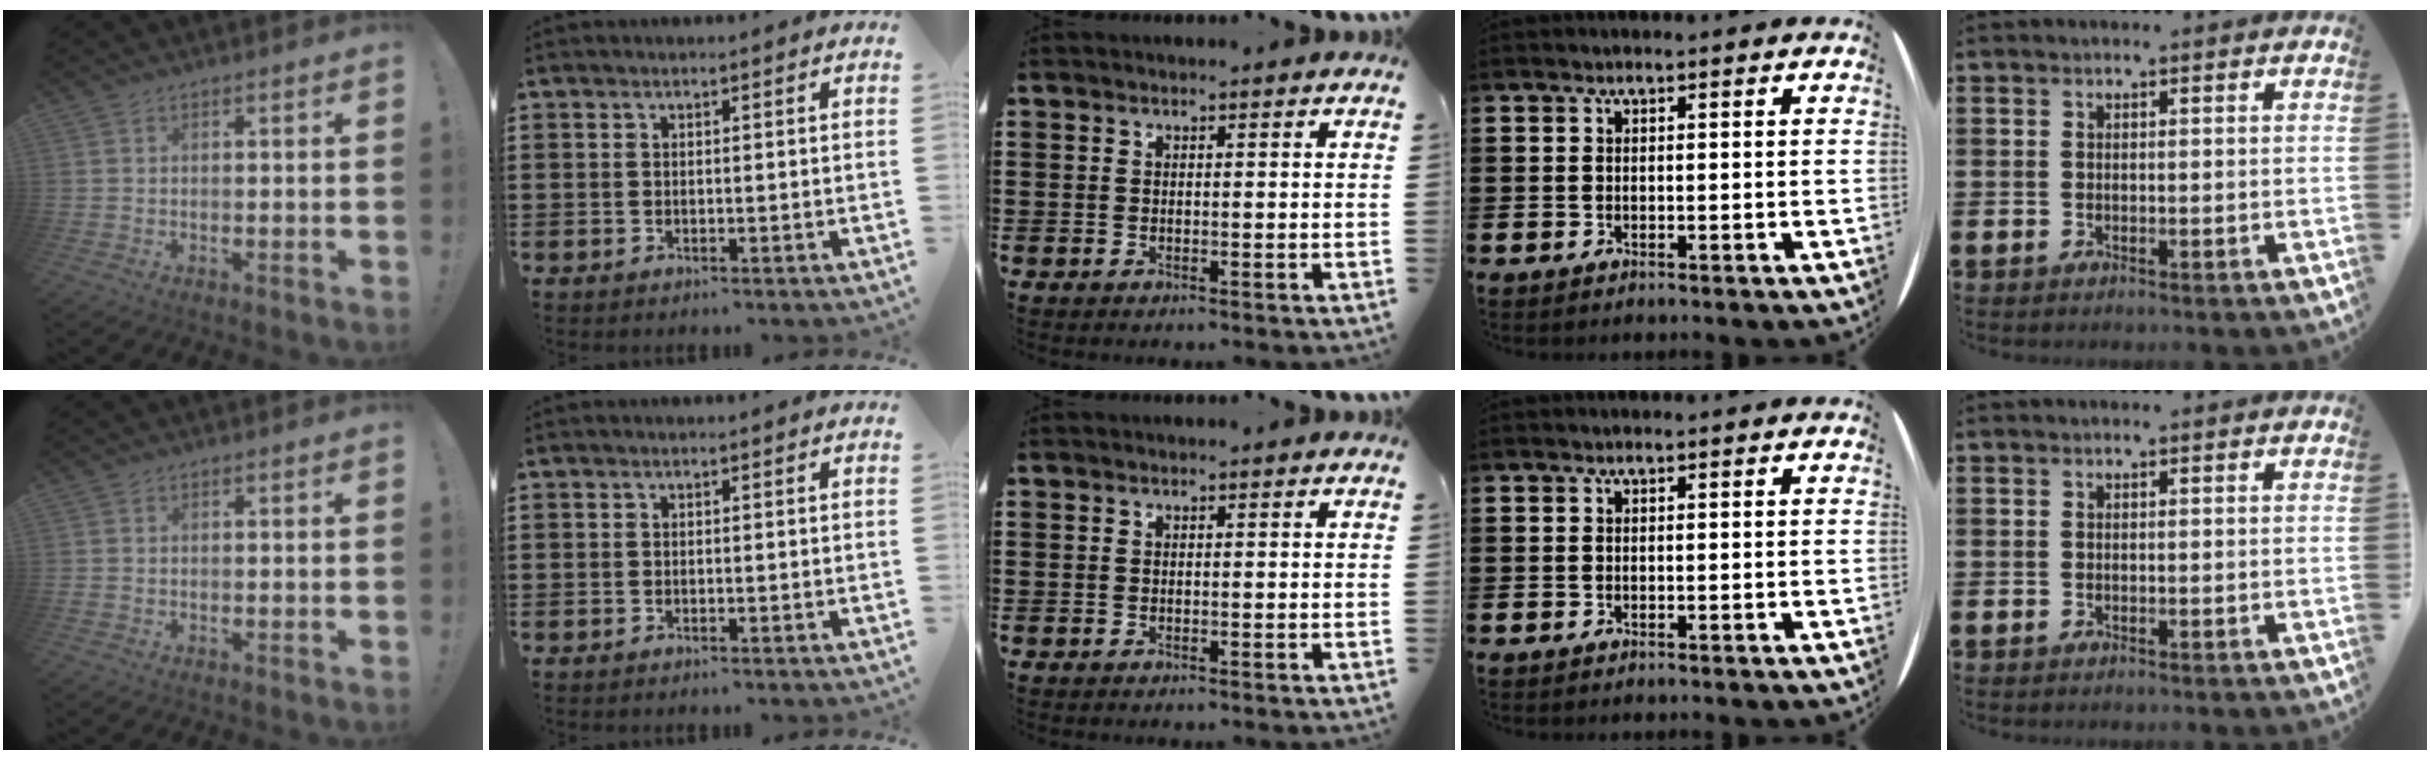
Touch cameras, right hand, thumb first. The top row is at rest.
{}